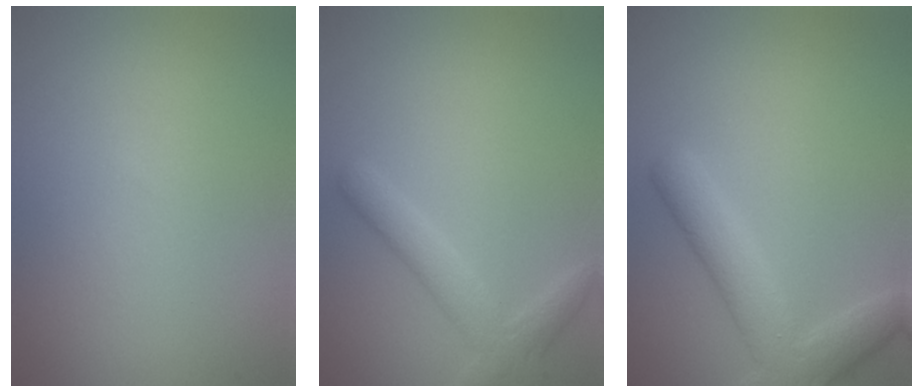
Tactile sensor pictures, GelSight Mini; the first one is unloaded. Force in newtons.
{"total": 2.9, "press": 2.9, "slide": 0.1}
{"total": 4.6, "press": 4.6, "slide": 0.2}